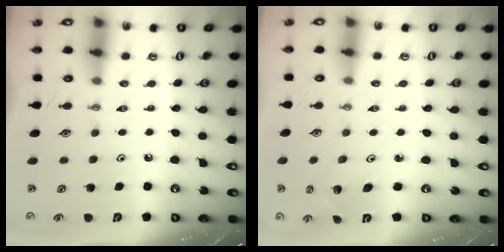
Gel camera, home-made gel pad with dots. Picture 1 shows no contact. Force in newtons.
{"total": 2.3, "press": 2.3, "slide": 0.2}